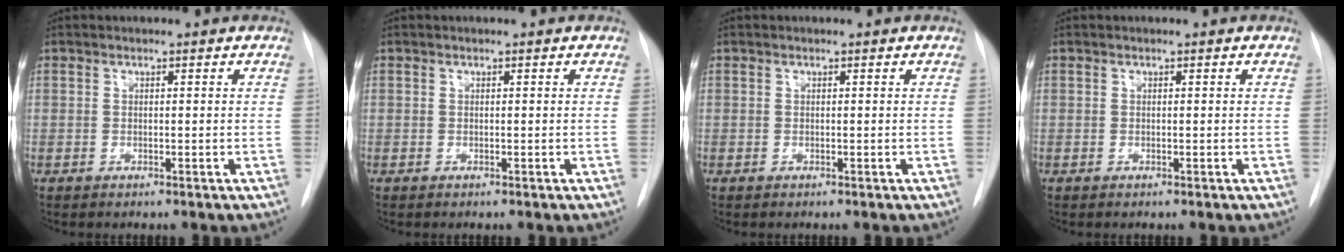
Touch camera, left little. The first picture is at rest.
{"total": 0.0}
{"total": 0.0}
{"total": 0.0}